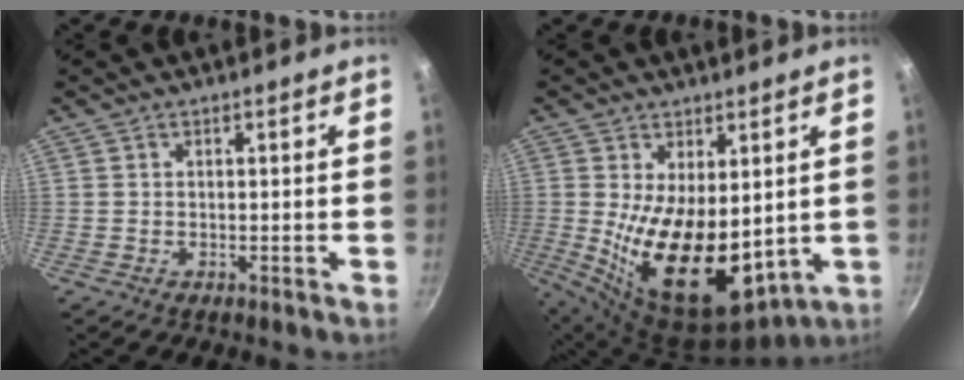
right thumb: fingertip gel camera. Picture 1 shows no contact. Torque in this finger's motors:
{"motor_torque": [-0.52, 1.84, 2.18, 0.48, 0.31]}